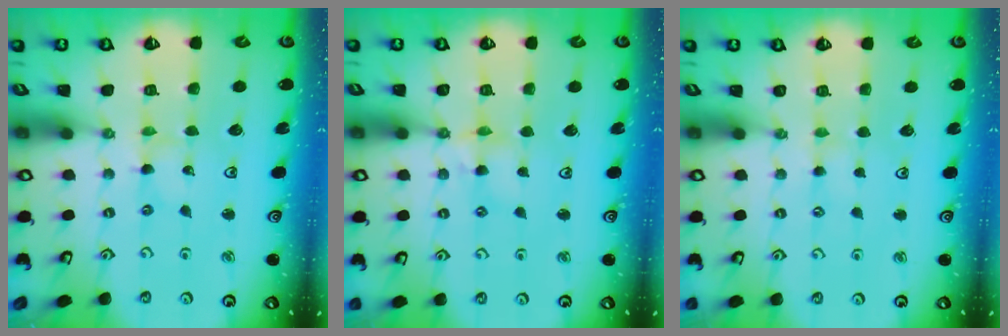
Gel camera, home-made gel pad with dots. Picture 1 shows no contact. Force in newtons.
{"total": 5.5, "press": 5.4, "slide": 0.9}
{"total": 1.7, "press": 1.7, "slide": 0.4}